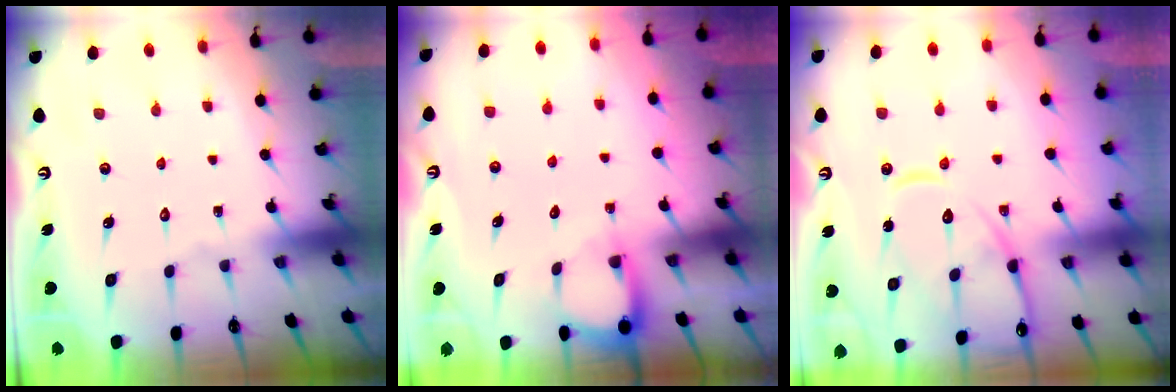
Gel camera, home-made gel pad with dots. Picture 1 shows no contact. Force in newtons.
{"total": 3.6, "press": 3.6, "slide": 0.3}
{"total": 14.1, "press": 14.1, "slide": 1.1}